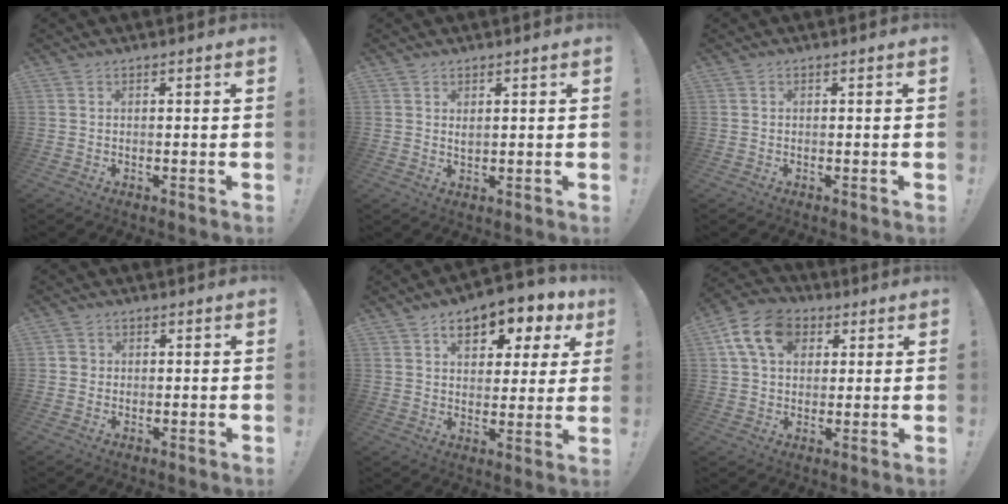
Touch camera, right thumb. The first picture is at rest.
{"total": 1.5, "force": [1.3, 0.4, 0.7], "torque": [0.000, -0.010, 0.021]}
{"total": 0.0}
{"total": 1.9, "force": [0.3, 1.9, 0.5], "torque": [-0.001, 0.003, 0.004]}
{"total": 9.9, "force": [4.8, 5.6, 6.6], "torque": [-0.088, -0.027, 0.081]}
{"total": 13.7, "force": [5.1, 10.0, 7.7], "torque": [-0.123, -0.008, 0.102]}